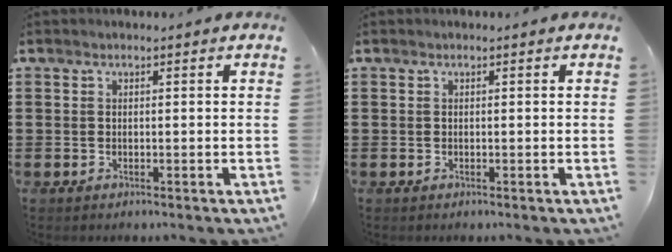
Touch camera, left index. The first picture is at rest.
{"total": 0.0}